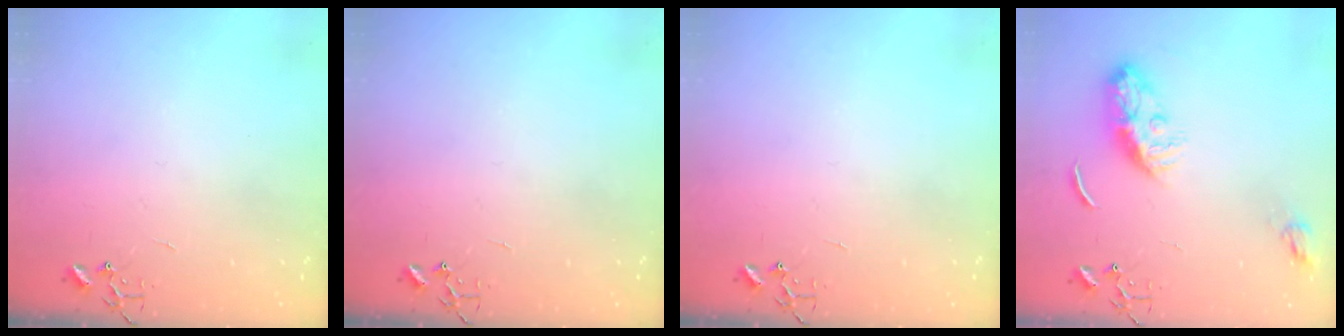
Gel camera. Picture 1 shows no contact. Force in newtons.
{"total": 0.0}
{"total": 0.0}
{"total": 9.9, "press": 9.9, "slide": 0.1}